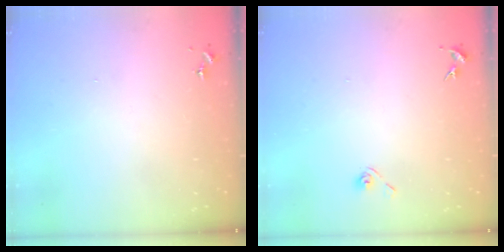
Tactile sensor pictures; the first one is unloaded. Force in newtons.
{"total": 4.3, "press": 3.9, "slide": 1.9}